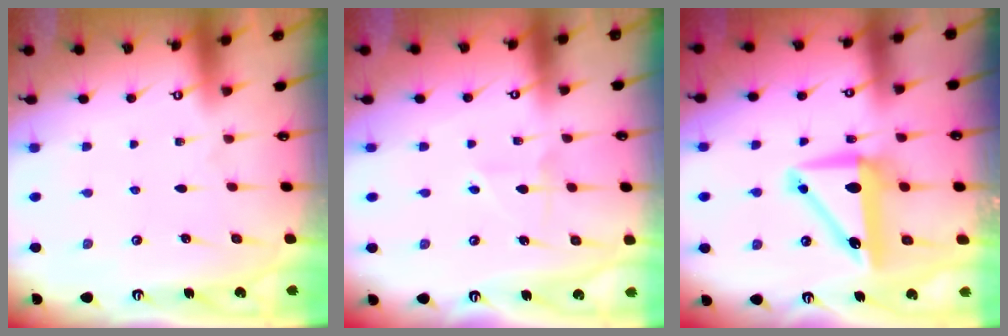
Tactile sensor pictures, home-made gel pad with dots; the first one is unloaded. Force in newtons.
{"total": 4.2, "press": 4.1, "slide": 0.8}
{"total": 10.1, "press": 9.9, "slide": 2.0}